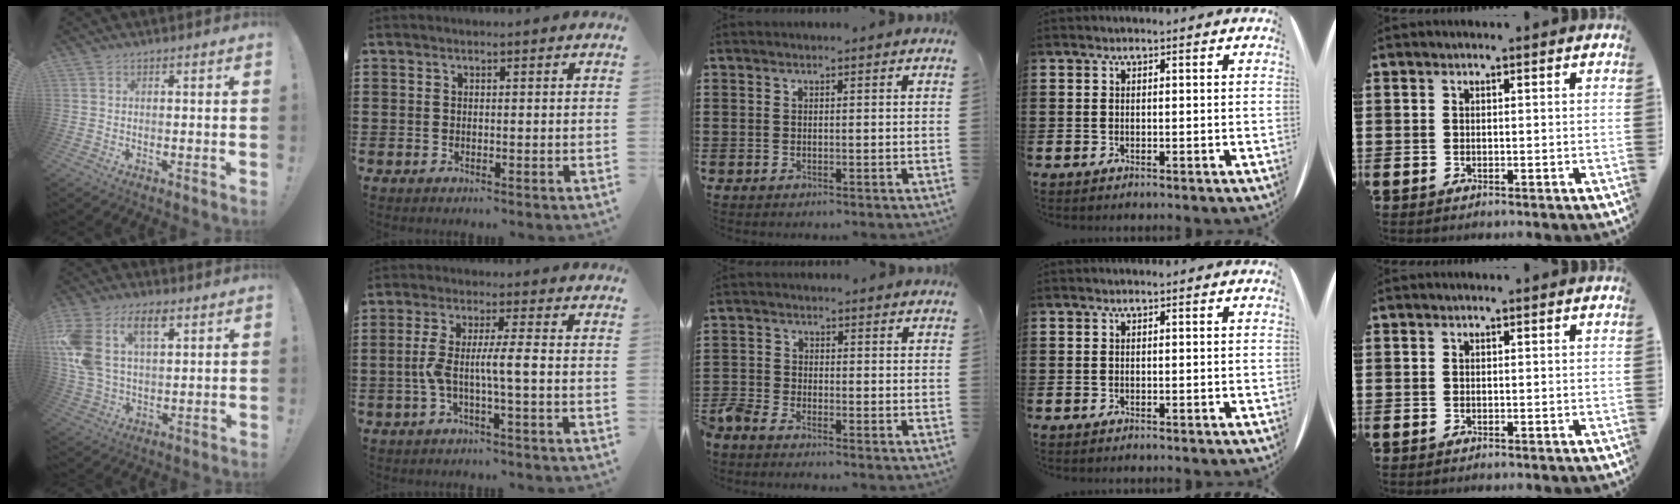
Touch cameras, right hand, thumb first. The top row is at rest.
{"thumb": {"total": 15.1, "force": [6.8, 9.1, 9.9], "torque": [-0.207, -0.020, 0.122]}, "index": {"total": 5.9, "force": [-1.1, 0.2, 5.8], "torque": [-0.128, -0.008, -0.032]}, "middle": {"total": 2.7, "force": [-2.6, 0.6, 0.4], "torque": [-0.032, -0.004, -0.062]}}